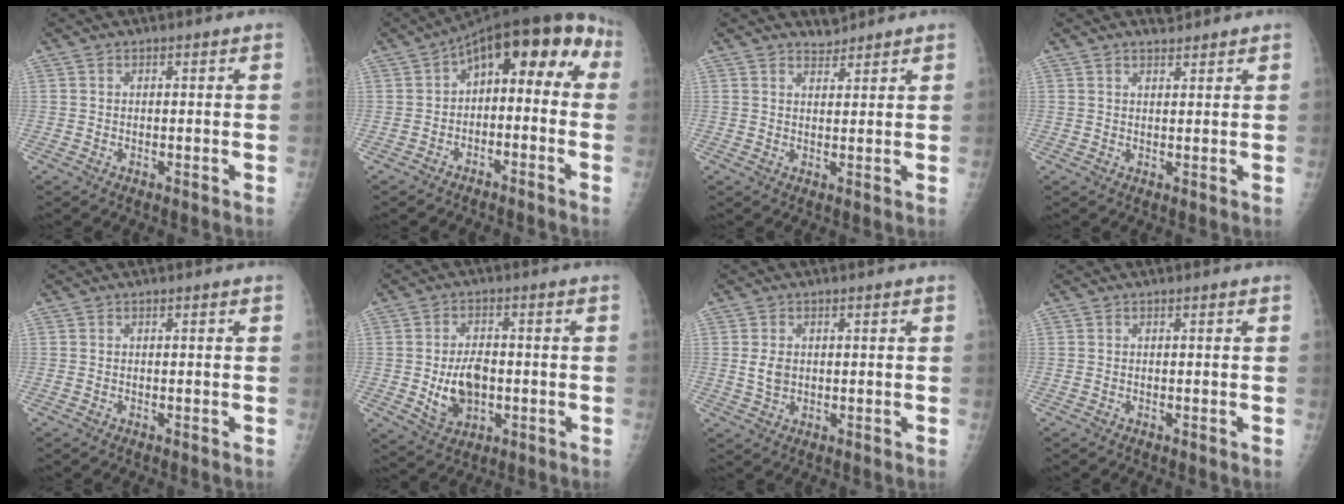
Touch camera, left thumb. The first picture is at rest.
{"total": 12.0, "force": [-0.3, 6.9, 9.8], "torque": [-0.091, 0.060, -0.016]}
{"total": 1.9, "force": [1.8, 0.6, -0.4], "torque": [0.020, -0.017, 0.028]}
{"total": 1.8, "force": [1.7, 0.6, 0.4], "torque": [0.002, -0.013, 0.026]}
{"total": 0.0}
{"total": 8.3, "force": [-1.3, 5.6, 5.9], "torque": [-0.084, 0.001, -0.014]}
{"total": 3.1, "force": [0.3, 2.3, 2.1], "torque": [-0.031, -0.003, 0.010]}
{"total": 0.0}